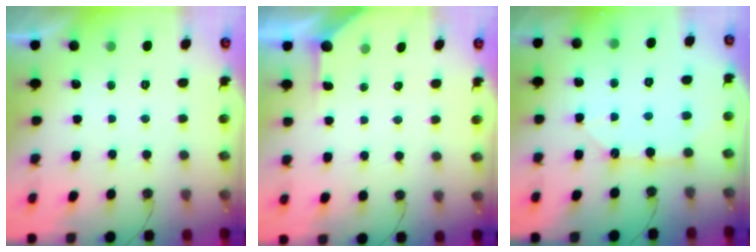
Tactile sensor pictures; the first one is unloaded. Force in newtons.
{"total": 1.9, "press": 1.9, "slide": 0.3}
{"total": 9.3, "press": 9.3, "slide": 0.6}